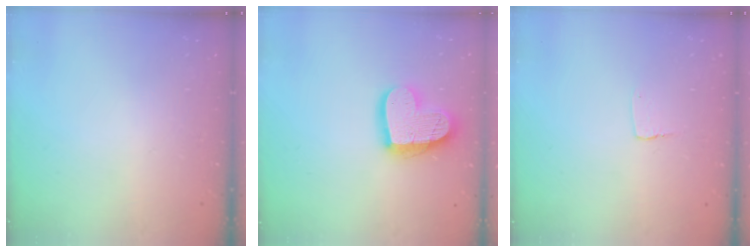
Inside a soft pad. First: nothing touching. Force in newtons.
{"total": 17.2, "press": 17.1, "slide": 1.5}
{"total": 2.7, "press": 2.7, "slide": 0.2}